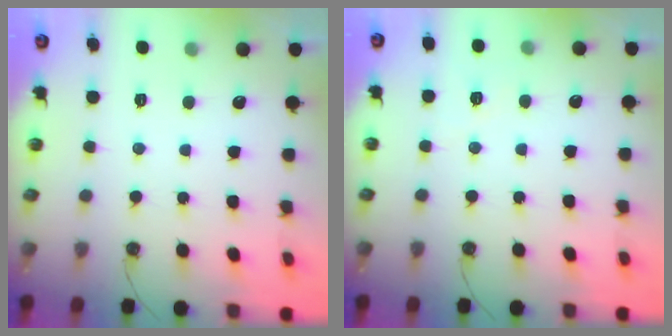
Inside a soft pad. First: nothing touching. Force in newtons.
{"total": 4.8, "press": 4.1, "slide": 2.4}